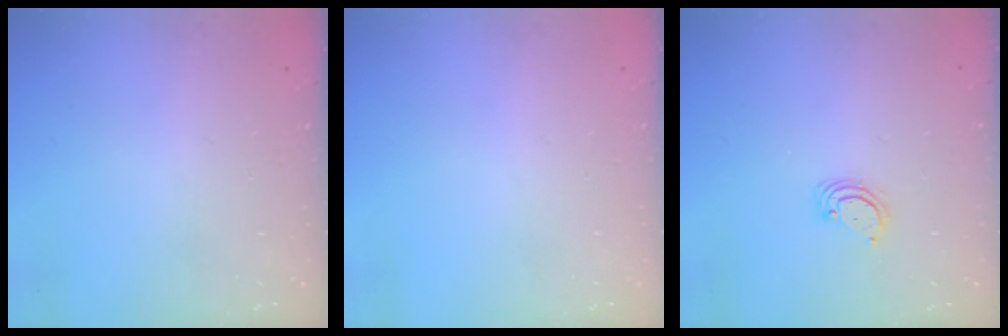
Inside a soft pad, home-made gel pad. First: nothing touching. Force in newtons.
{"total": 0.0}
{"total": 3.0, "press": 3.0, "slide": 0.3}